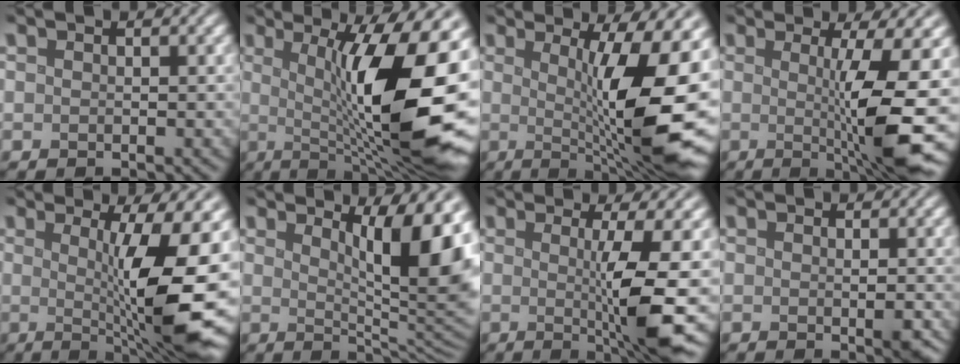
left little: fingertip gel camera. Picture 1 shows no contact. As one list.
[{"total": 16.0, "force": [0.4, 4.5, 15.4], "torque": [-0.196, 0.006, 0.007]}, {"total": 14.6, "force": [0.4, 3.4, 14.2], "torque": [-0.166, 0.004, 0.010]}, {"total": 10.2, "force": [-0.5, 1.4, 10.1], "torque": [-0.143, -0.007, -0.003]}, {"total": 13.1, "force": [-0.1, 2.6, 12.9], "torque": [-0.165, -0.002, 0.005]}, {"total": 10.4, "force": [3.8, 2.6, 9.4], "torque": [-0.107, -0.001, 0.059]}, {"total": 8.0, "force": [-0.5, 0.8, 8.0], "torque": [-0.124, -0.009, -0.001]}, {"total": 1.9, "force": [0.0, 0.4, 1.8], "torque": [-0.018, -0.001, -0.001]}]